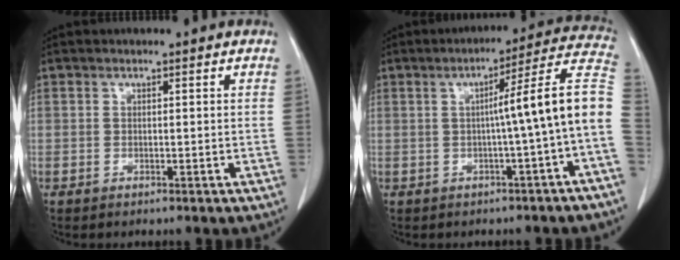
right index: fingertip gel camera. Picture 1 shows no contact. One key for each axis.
{"total": 11.4, "fx": -1.4, "fy": -1.7, "fz": 11.2, "tx": -0.140, "ty": 0.028, "tz": -0.026}